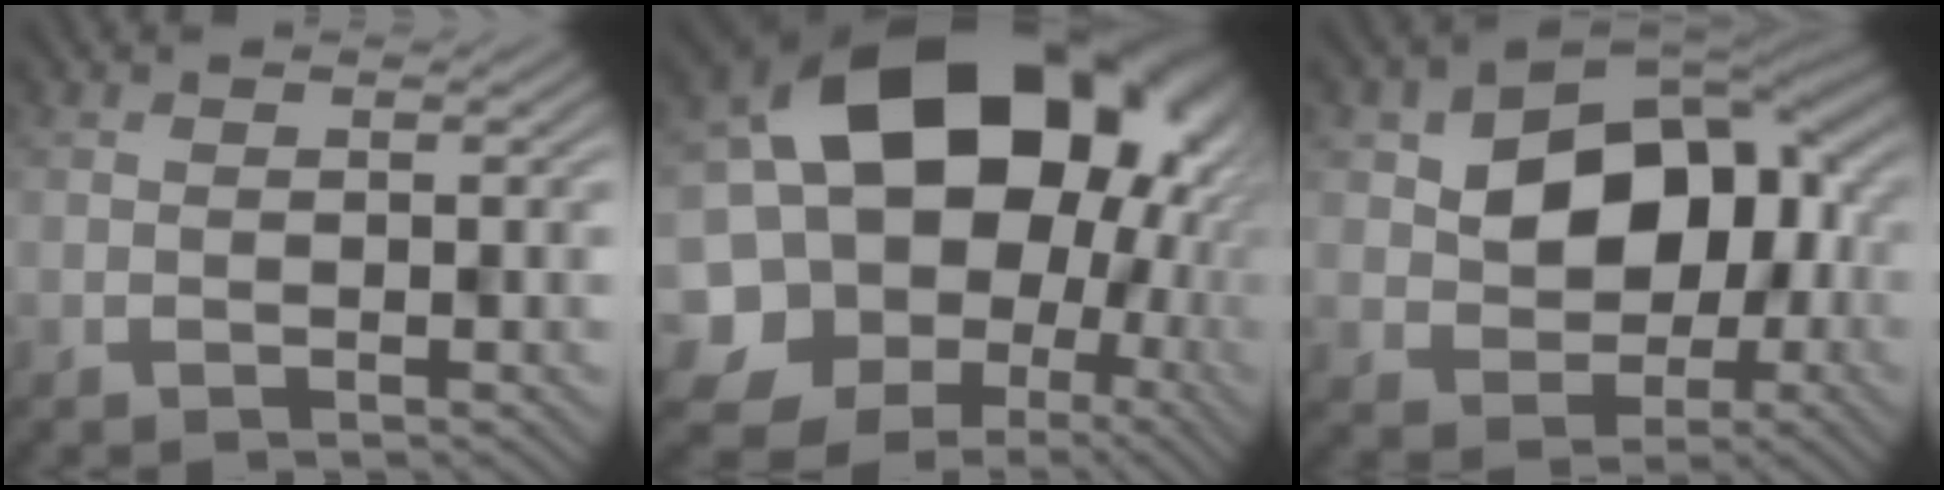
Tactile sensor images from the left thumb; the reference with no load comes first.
{"total": 22.1, "force": [4.1, 18.9, 10.6], "torque": [-0.222, -0.024, 0.087]}
{"total": 11.4, "force": [1.8, 8.3, 7.6], "torque": [-0.121, 0.006, 0.027]}